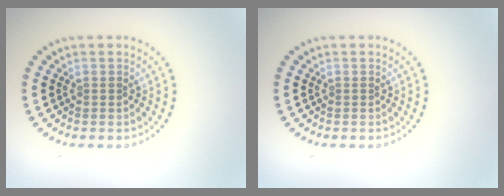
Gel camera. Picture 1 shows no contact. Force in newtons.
{"total": 0.0}